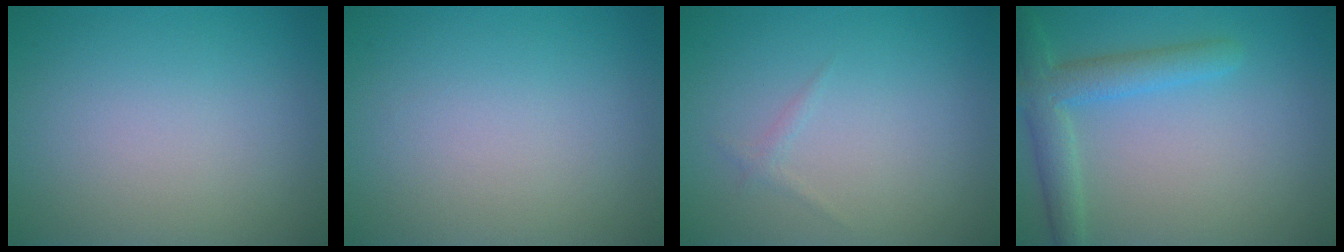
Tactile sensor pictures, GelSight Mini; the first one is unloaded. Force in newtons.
{"total": 0.0}
{"total": 0.6, "press": 0.6, "slide": 0.1}
{"total": 3.8, "press": 3.8, "slide": 0.3}